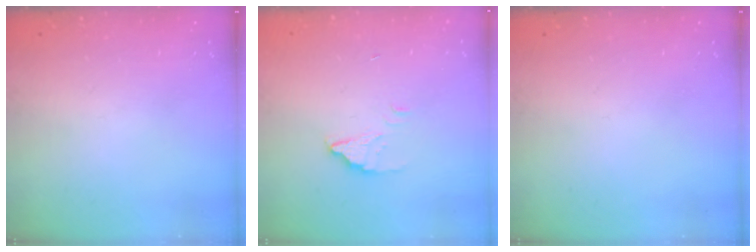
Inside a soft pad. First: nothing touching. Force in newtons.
{"total": 1.8, "press": 1.8, "slide": 0.1}
{"total": 0.0}